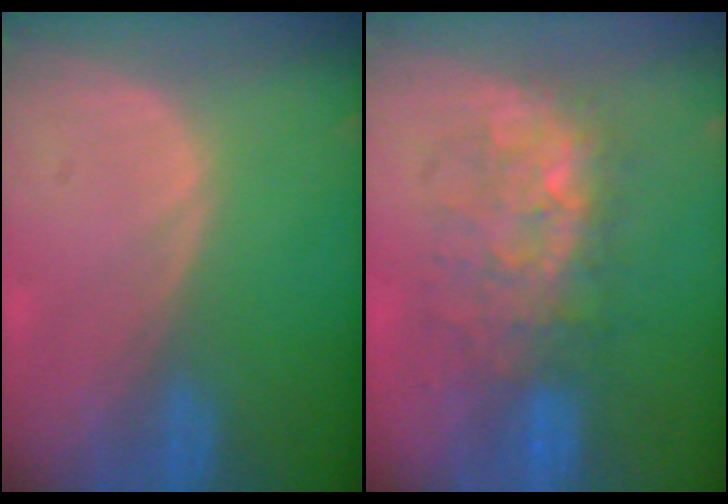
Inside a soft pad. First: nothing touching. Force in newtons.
{"total": 8.5, "press": 8.5, "slide": 0.3}